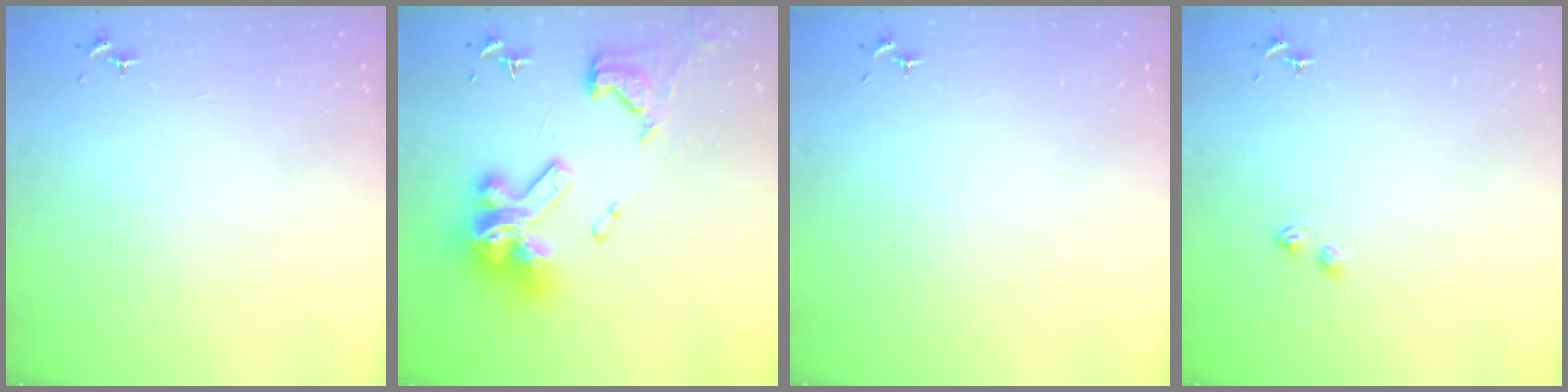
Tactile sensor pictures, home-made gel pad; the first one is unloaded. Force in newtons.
{"total": 22.8, "press": 22.7, "slide": 2.7}
{"total": 0.0}
{"total": 2.2, "press": 2.1, "slide": 0.5}